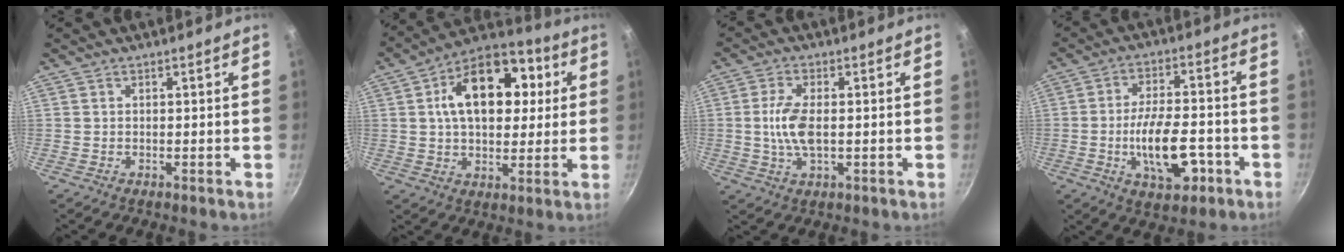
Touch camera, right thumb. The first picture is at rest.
{"total": 18.6, "force": [4.2, 11.5, 14.1], "torque": [-0.179, 0.018, 0.059]}
{"total": 7.0, "force": [-0.1, 3.1, 6.2], "torque": [-0.137, -0.001, -0.003]}
{"total": 12.1, "force": [-3.8, 5.7, 10.0], "torque": [-0.159, 0.021, -0.060]}